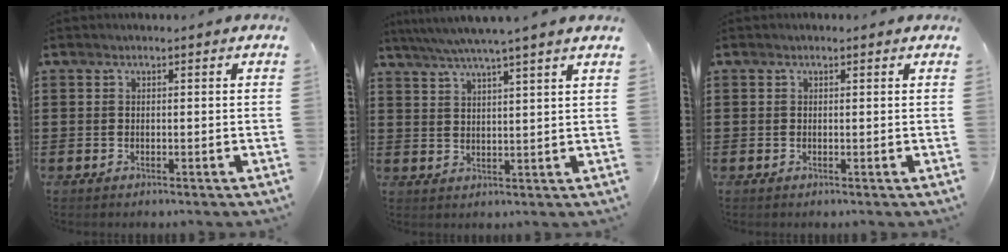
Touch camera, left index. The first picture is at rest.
{"total": 4.5, "force": [3.7, -0.8, 2.3], "torque": [-0.055, -0.015, 0.064]}
{"total": 0.6, "force": [0.2, 0.5, 0.1], "torque": [-0.003, 0.005, 0.003]}